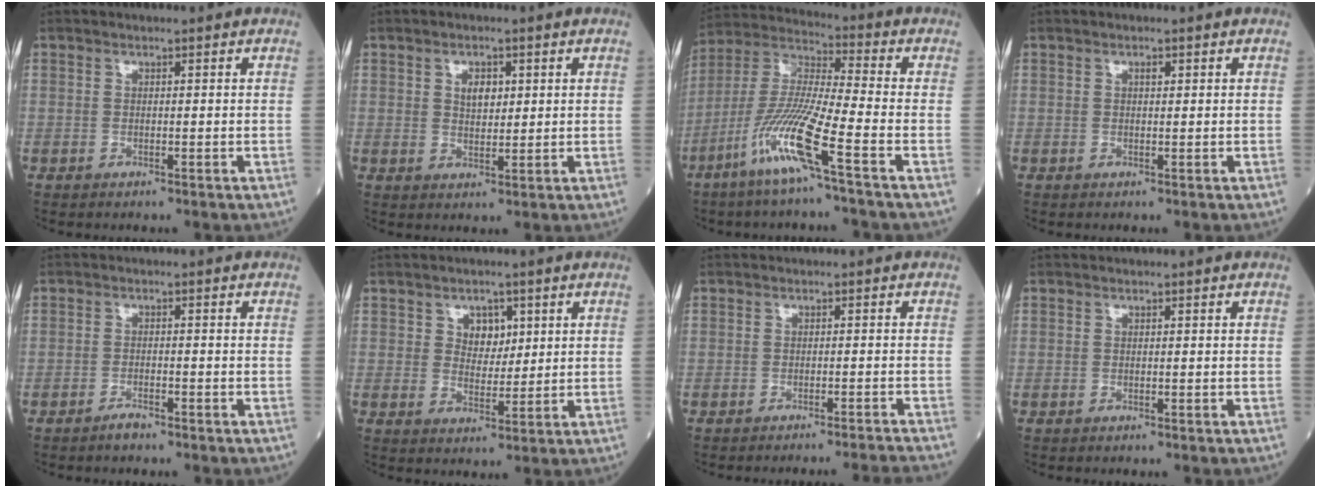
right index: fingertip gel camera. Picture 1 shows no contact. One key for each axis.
{"total": 3.1, "fx": 1.1, "fy": 1.9, "fz": 2.2, "tx": -0.033, "ty": 0.001, "tz": 0.018}
{"total": 12.3, "fx": -6.3, "fy": -0.6, "fz": 10.5, "tx": -0.222, "ty": -0.016, "tz": -0.132}
{"total": 0.7, "fx": 0.3, "fy": 0.3, "fz": 0.5, "tx": -0.010, "ty": -0.001, "tz": 0.004}
{"total": 1.7, "fx": -1.4, "fy": 0.3, "fz": 0.8, "tx": -0.018, "ty": 0.000, "tz": -0.024}
{"total": 4.1, "fx": 1.7, "fy": 3.0, "fz": 2.2, "tx": -0.028, "ty": 0.004, "tz": 0.030}
{"total": 7.4, "fx": -6.8, "fy": -2.5, "fz": 1.0, "tx": 0.007, "ty": -0.019, "tz": -0.082}
{"total": 0.0}